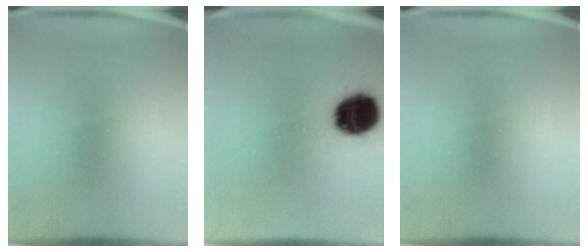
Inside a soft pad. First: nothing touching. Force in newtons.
{"total": 15.0}
{"total": 0.0}